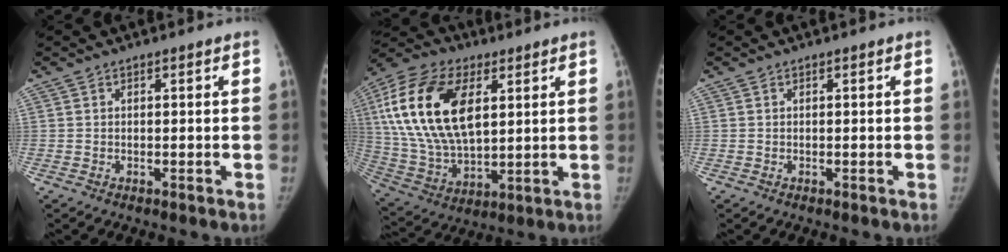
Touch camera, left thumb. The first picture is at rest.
{"total": 23.0, "force": [6.3, 12.6, 18.2], "torque": [-0.352, -0.011, 0.112]}
{"total": 0.0}